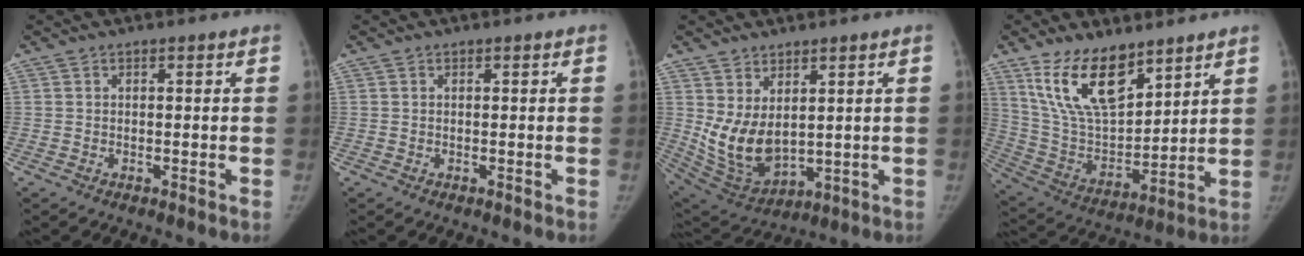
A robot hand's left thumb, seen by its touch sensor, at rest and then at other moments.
{"total": 0.0}
{"total": 10.6, "force": [2.5, 6.4, 8.1], "torque": [-0.138, -0.030, 0.074]}
{"total": 16.7, "force": [10.7, 7.7, 10.3], "torque": [-0.150, -0.059, 0.219]}